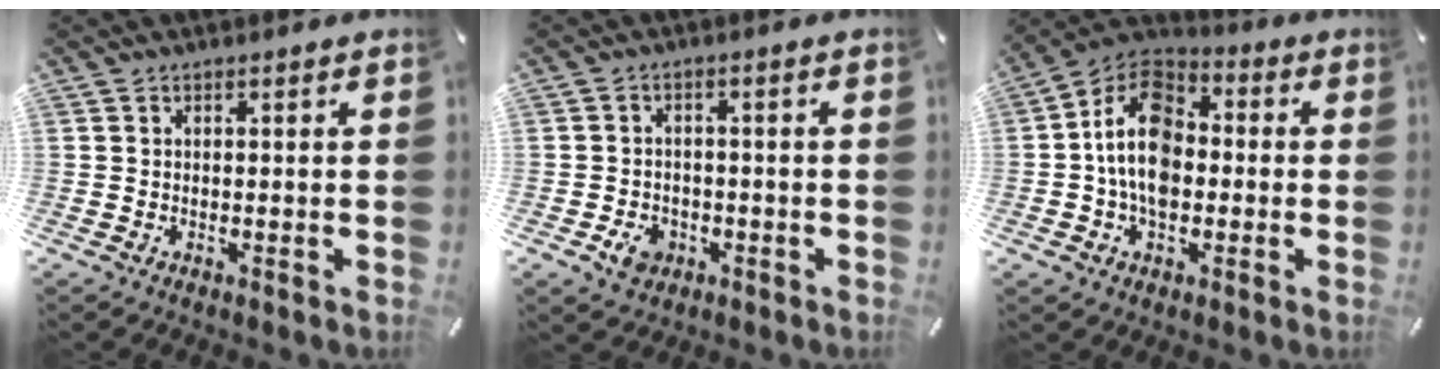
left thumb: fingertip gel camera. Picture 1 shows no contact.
{"total": 4.6, "force": [-2.2, 3.6, 1.9], "torque": [-0.034, 0.004, -0.041]}
{"total": 13.8, "force": [-1.8, 9.7, 9.6], "torque": [-0.194, 0.015, -0.038]}